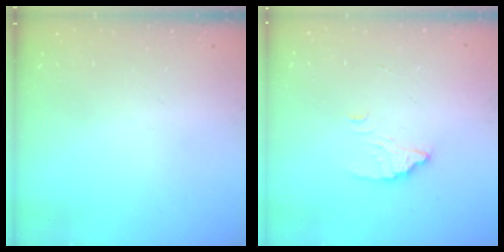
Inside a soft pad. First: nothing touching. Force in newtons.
{"total": 2.7, "press": 2.7, "slide": 0.1}